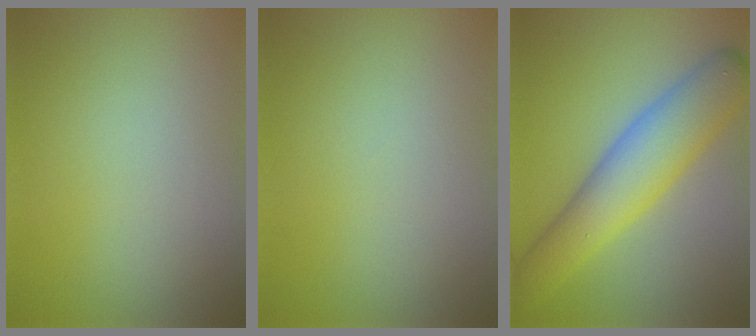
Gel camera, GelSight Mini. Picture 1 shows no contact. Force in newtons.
{"total": 0.0}
{"total": 7.5, "press": 7.5, "slide": 0.2}